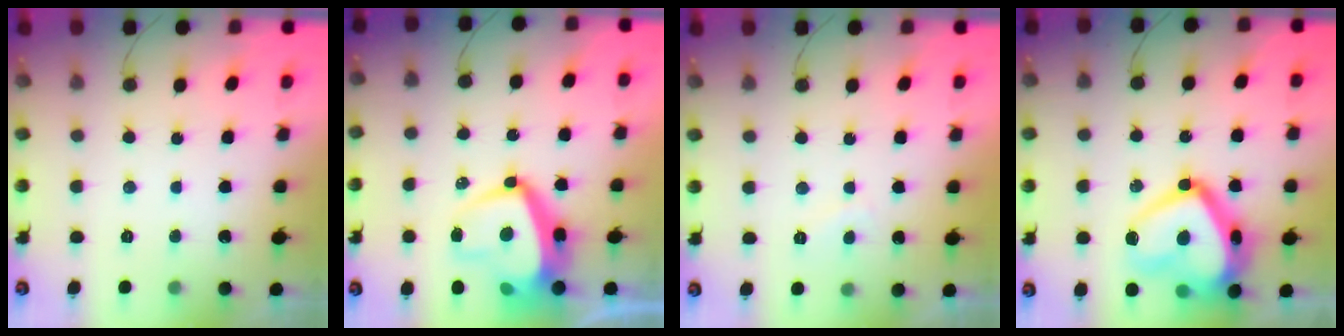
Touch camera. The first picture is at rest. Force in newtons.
{"total": 12.5, "press": 12.4, "slide": 1.6}
{"total": 1.8, "press": 1.7, "slide": 0.6}
{"total": 22.8, "press": 22.7, "slide": 1.8}